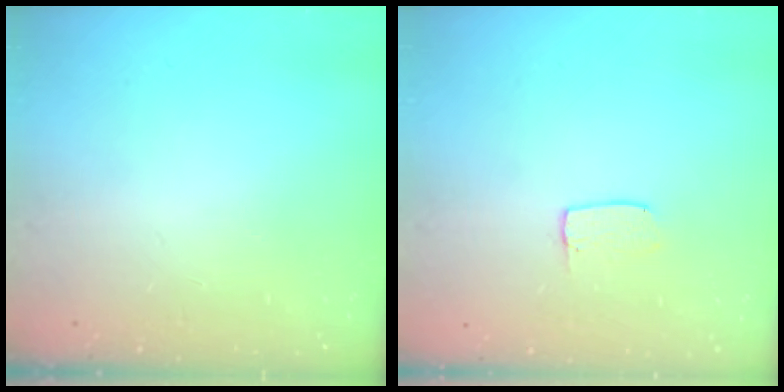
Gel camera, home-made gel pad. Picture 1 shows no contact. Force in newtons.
{"total": 4.2, "press": 4.2, "slide": 0.3}